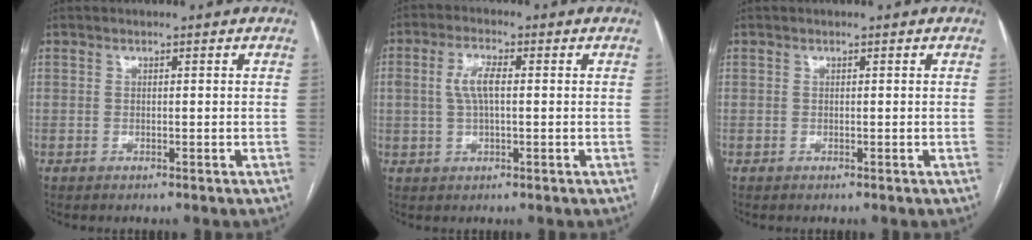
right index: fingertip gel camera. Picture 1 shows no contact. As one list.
[{"total": 4.7, "force": [0.5, 1.6, 4.4], "torque": [-0.098, 0.011, 0.011]}, {"total": 0.0}]